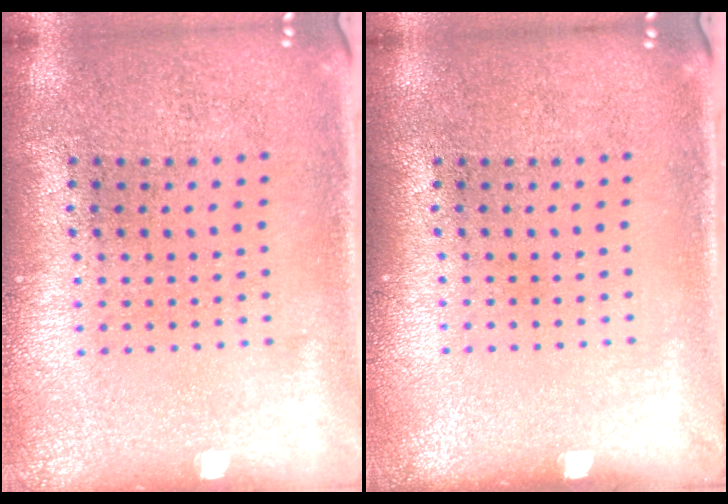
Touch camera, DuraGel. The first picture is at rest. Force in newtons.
{"total": 0.0}